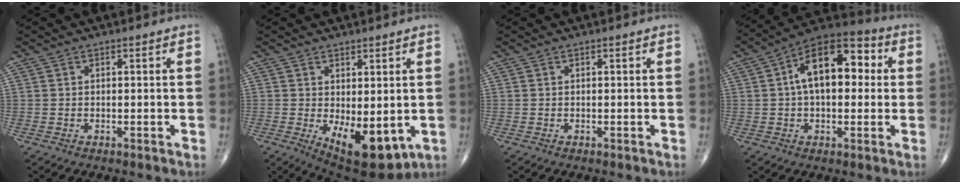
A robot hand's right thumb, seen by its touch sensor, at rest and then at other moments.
{"total": 11.1, "force": [-1.9, 5.2, 9.6], "torque": [-0.124, -0.020, -0.007]}
{"total": 0.0}
{"total": 15.6, "force": [2.5, 8.6, 12.8], "torque": [-0.177, 0.036, 0.028]}